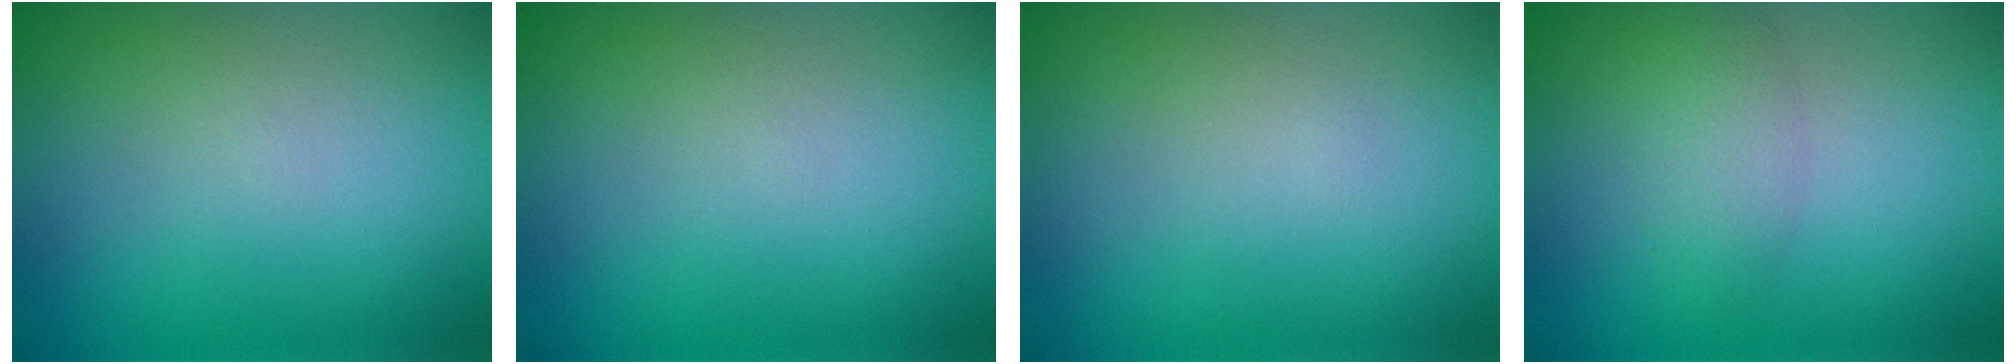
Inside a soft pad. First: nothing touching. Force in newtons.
{"total": 0.0}
{"total": 0.0}
{"total": 2.3, "press": 2.3, "slide": 0.0}